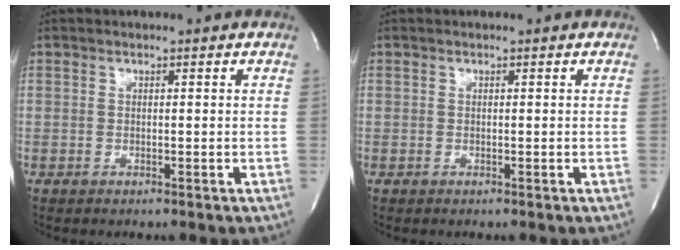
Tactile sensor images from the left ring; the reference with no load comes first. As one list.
[{"total": 0.0}]